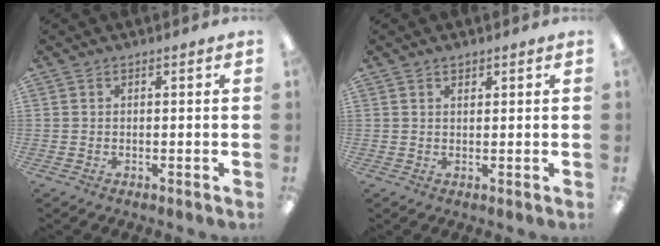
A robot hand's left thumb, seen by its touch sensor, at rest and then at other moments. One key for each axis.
{"total": 1.1, "fx": 0.9, "fy": 0.6, "fz": 0.4, "tx": -0.008, "ty": 0.001, "tz": 0.016}